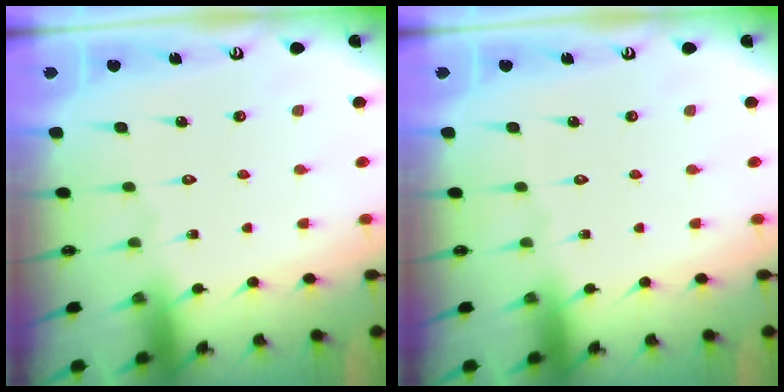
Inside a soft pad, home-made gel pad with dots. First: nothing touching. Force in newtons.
{"total": 0.0}